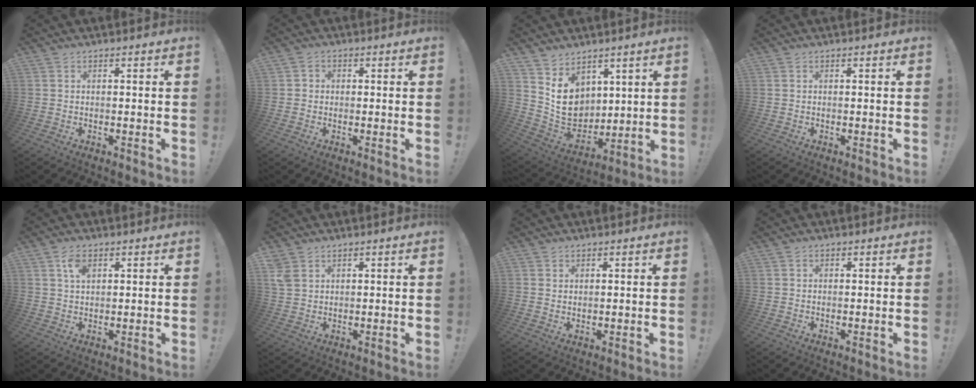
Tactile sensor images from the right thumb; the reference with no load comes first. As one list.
[{"total": 1.9, "force": [-0.4, 1.7, 0.7], "torque": [-0.006, 0.005, -0.008]}, {"total": 11.7, "force": [5.8, 9.2, 4.3], "torque": [-0.070, -0.051, 0.122]}, {"total": 0.0}, {"total": 4.5, "force": [2.1, 2.5, 3.1], "torque": [-0.043, -0.006, 0.034]}, {"total": 4.2, "force": [2.4, 2.9, 1.7], "torque": [-0.033, -0.004, 0.049]}, {"total": 1.6, "force": [1.4, 0.8, 0.4], "torque": [-0.003, -0.006, 0.025]}, {"total": 0.6, "force": [0.3, 0.5, 0.1], "torque": [0.001, 0.000, 0.004]}]